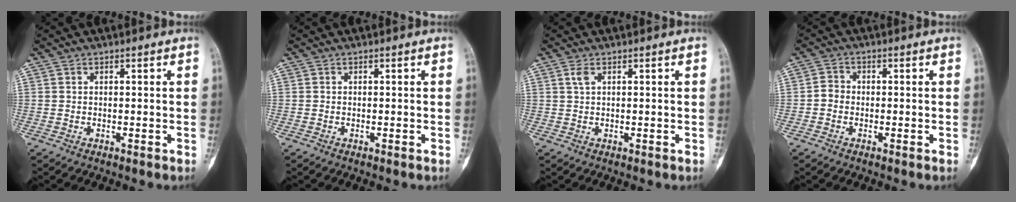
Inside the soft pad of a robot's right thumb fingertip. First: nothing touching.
{"total": 0.0}
{"total": 1.2, "force": [0.6, 0.4, 1.0], "torque": [-0.030, 0.007, 0.014]}
{"total": 2.4, "force": [-0.6, 2.1, 1.0], "torque": [-0.006, 0.009, -0.019]}